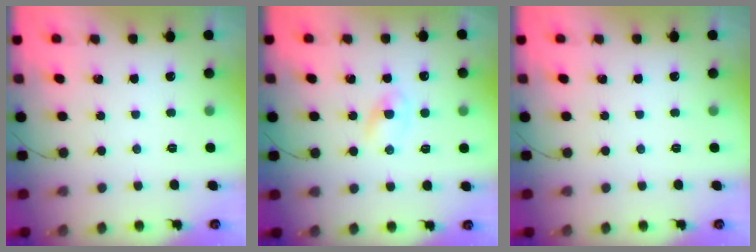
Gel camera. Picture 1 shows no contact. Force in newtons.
{"total": 2.6, "press": 2.3, "slide": 1.1}
{"total": 0.0}